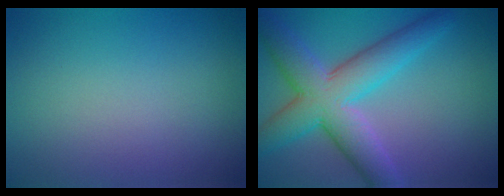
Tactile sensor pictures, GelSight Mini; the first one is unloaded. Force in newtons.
{"total": 7.6, "press": 7.6, "slide": 0.2}